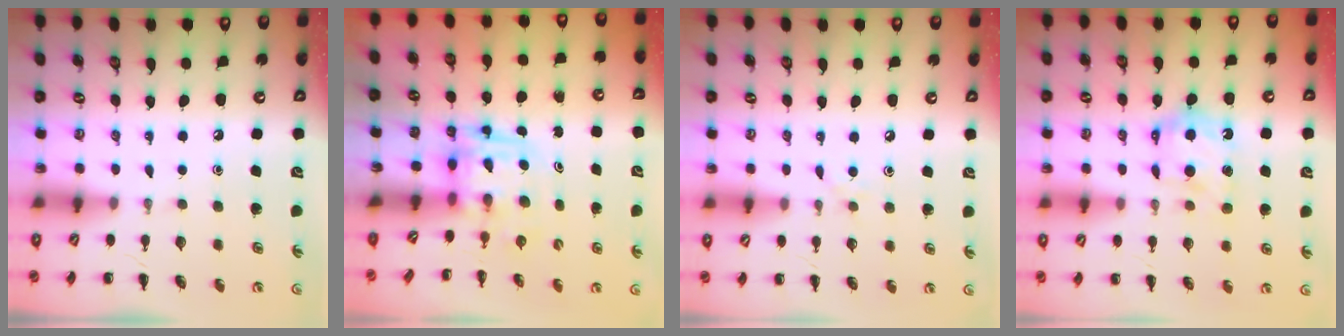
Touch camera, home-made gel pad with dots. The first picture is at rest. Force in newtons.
{"total": 3.7, "press": 3.7, "slide": 0.7}
{"total": 3.5, "press": 3.2, "slide": 1.5}
{"total": 8.6, "press": 8.5, "slide": 0.9}